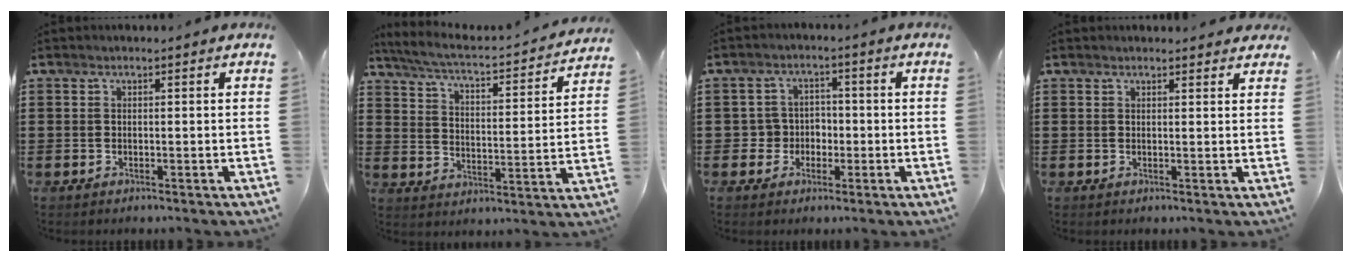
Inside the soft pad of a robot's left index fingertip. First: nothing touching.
{"total": 3.8, "force": [3.5, 0.0, 1.5], "torque": [-0.052, -0.033, 0.048]}
{"total": 3.7, "force": [-0.9, 3.4, 0.9], "torque": [-0.032, 0.006, -0.022]}
{"total": 1.3, "force": [1.3, 0.2, 0.2], "torque": [-0.005, 0.003, 0.025]}